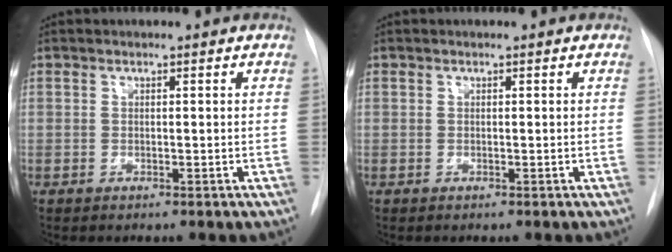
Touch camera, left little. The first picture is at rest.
{"total": 0.0}